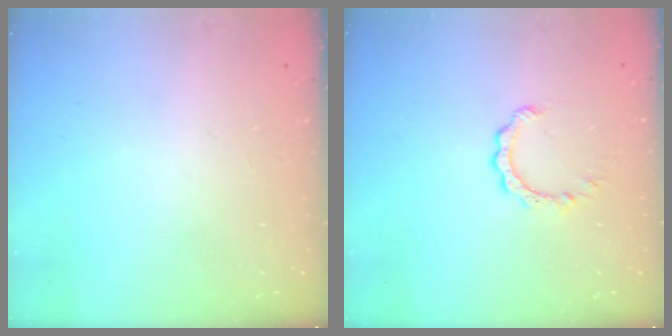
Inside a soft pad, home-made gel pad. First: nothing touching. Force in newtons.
{"total": 3.2, "press": 3.2, "slide": 0.4}